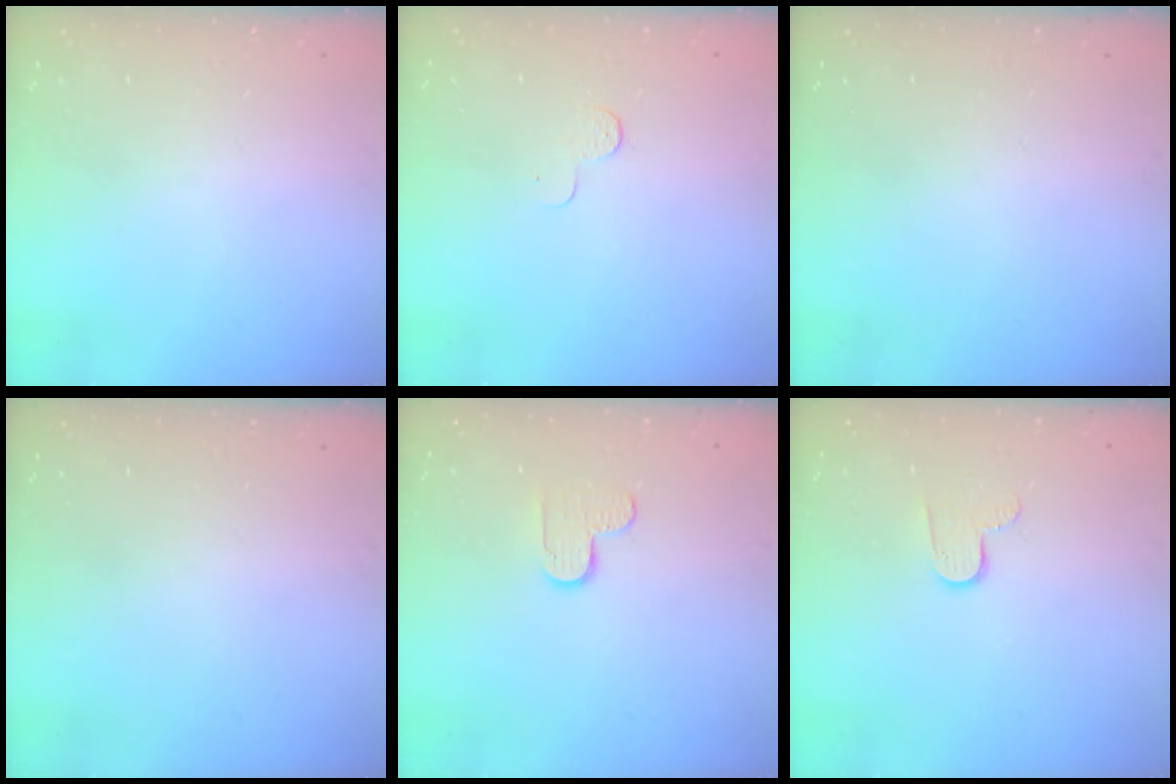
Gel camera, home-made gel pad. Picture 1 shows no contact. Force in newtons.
{"total": 3.9, "press": 3.9, "slide": 0.4}
{"total": 0.0}
{"total": 0.0}
{"total": 5.6, "press": 5.5, "slide": 0.4}
{"total": 6.5, "press": 6.4, "slide": 0.6}